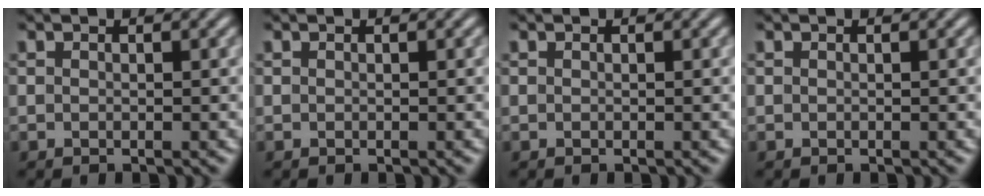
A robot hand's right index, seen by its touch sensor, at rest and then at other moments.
{"total": 0.0}
{"total": 0.0}
{"total": 0.0}